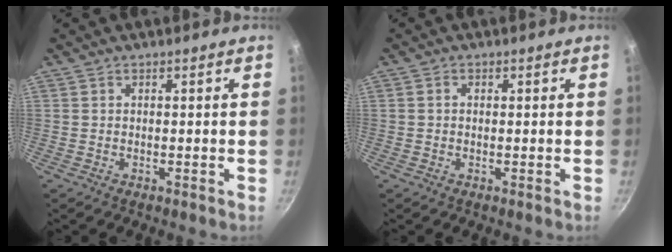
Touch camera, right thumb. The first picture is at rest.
{"total": 1.0, "force": [0.0, 0.8, 0.5], "torque": [-0.009, 0.006, 0.000]}